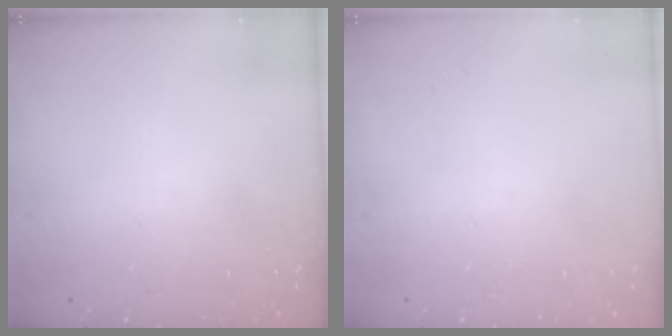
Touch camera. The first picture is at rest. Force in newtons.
{"total": 0.0}